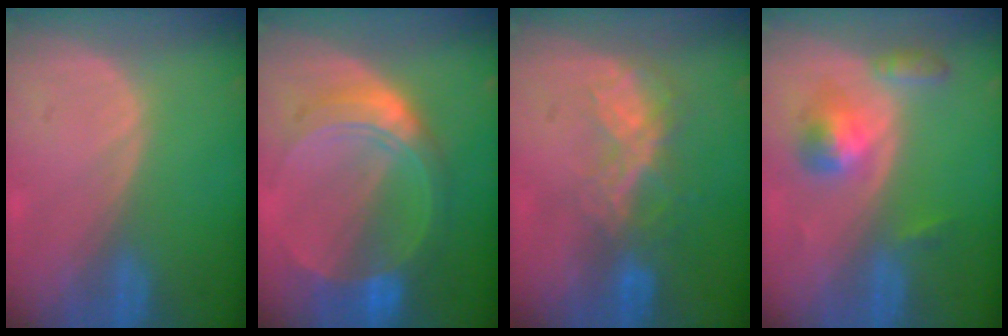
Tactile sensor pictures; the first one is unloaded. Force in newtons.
{"total": 8.5, "press": 8.5, "slide": 0.6}
{"total": 6.7, "press": 5.8, "slide": 3.3}
{"total": 5.3, "press": 4.9, "slide": 1.9}